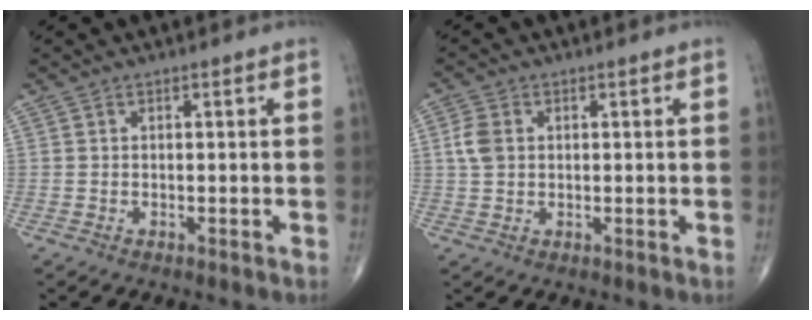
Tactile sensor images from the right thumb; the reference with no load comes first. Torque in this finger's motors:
{"motor_torque": [-0.21, 0.24, 0.07, -0.01, 0.00]}